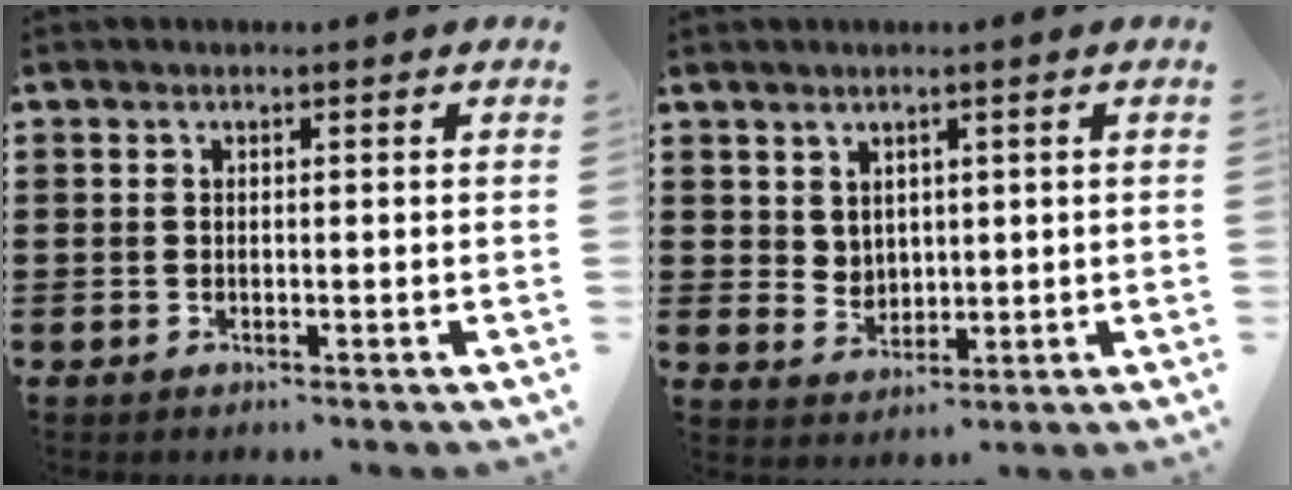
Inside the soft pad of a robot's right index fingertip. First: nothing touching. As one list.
[{"total": 3.2, "force": [2.4, 2.2, 0.5], "torque": [-0.019, 0.004, 0.046]}]